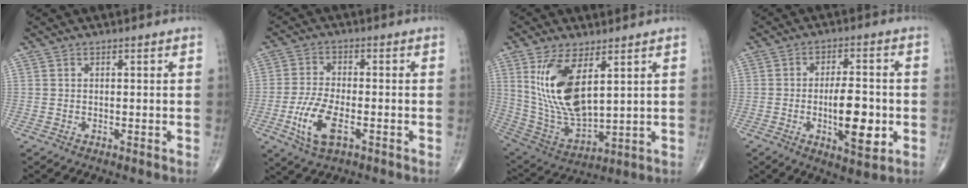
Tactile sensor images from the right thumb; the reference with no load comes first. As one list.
[{"total": 8.8, "force": [-3.2, 3.8, 7.2], "torque": [-0.158, 0.006, -0.057]}, {"total": 15.7, "force": [5.3, 6.9, 13.1], "torque": [-0.249, -0.027, 0.123]}, {"total": 11.1, "force": [-2.2, 4.2, 10.0], "torque": [-0.147, 0.009, -0.028]}]